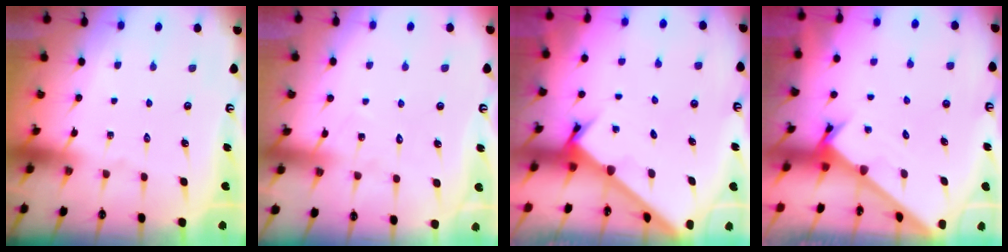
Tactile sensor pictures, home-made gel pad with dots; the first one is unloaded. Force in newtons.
{"total": 5.9, "press": 5.9, "slide": 0.6}
{"total": 2.0, "press": 2.0, "slide": 0.2}
{"total": 1.6, "press": 1.6, "slide": 0.1}